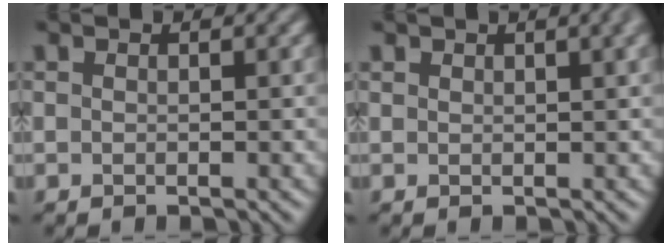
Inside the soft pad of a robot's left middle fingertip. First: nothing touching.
{"total": 2.2, "force": [1.2, 1.1, 1.5], "torque": [0.001, 0.012, 0.021]}